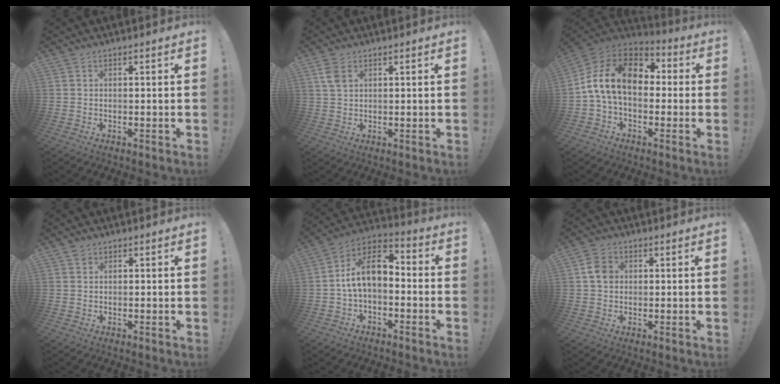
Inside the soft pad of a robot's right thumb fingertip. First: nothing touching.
{"total": 4.4, "force": [2.1, 2.7, 2.9], "torque": [-0.045, -0.004, 0.039]}
{"total": 17.3, "force": [2.4, 11.3, 12.8], "torque": [-0.217, 0.014, 0.045]}
{"total": 1.0, "force": [0.7, 0.7, 0.0], "torque": [0.008, -0.003, 0.012]}
{"total": 11.5, "force": [0.2, 7.0, 9.1], "torque": [-0.162, 0.010, 0.006]}
{"total": 6.1, "force": [0.9, 5.1, 3.1], "torque": [-0.035, 0.006, 0.018]}